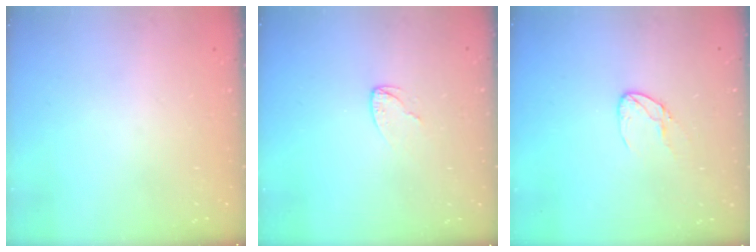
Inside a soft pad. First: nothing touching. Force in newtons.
{"total": 3.0, "press": 3.0, "slide": 0.3}
{"total": 4.0, "press": 4.0, "slide": 0.2}